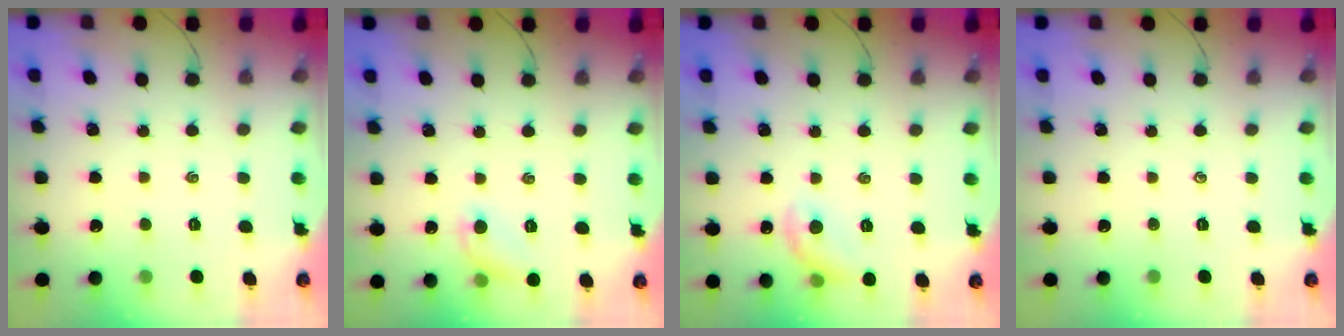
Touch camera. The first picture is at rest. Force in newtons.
{"total": 6.4, "press": 6.3, "slide": 0.8}
{"total": 7.5, "press": 7.4, "slide": 1.1}
{"total": 0.0}